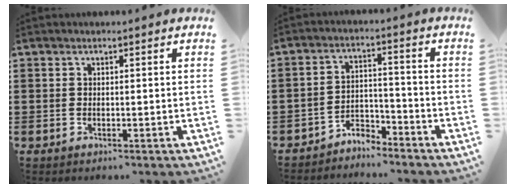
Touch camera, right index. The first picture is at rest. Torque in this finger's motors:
{"motor_torque": [-0.34, 0.37, 0.01, -0.03]}